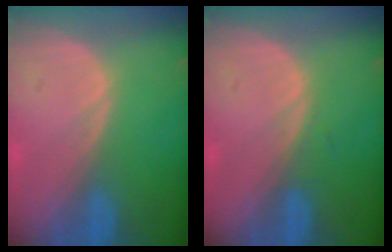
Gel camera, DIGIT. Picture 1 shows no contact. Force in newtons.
{"total": 0.6, "press": 0.6, "slide": 0.2}